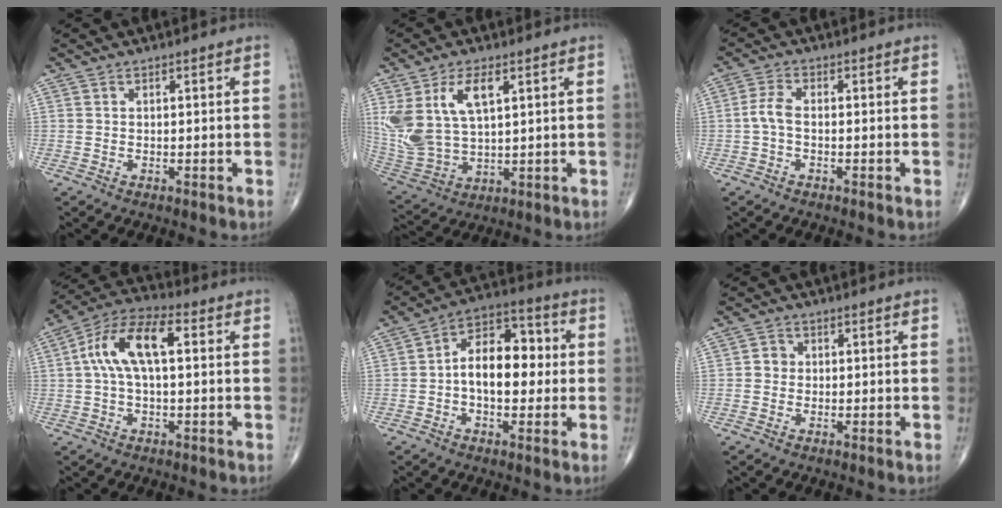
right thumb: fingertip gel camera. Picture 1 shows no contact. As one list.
[{"total": 14.1, "force": [5.3, 7.3, 10.9], "torque": [-0.224, -0.012, 0.121]}, {"total": 3.2, "force": [-0.6, 1.5, 2.8], "torque": [-0.062, 0.006, -0.019]}, {"total": 11.8, "force": [1.9, 5.4, 10.3], "torque": [-0.205, 0.040, 0.028]}, {"total": 13.0, "force": [0.0, 7.7, 10.4], "torque": [-0.134, 0.035, -0.009]}, {"total": 1.9, "force": [0.0, 1.8, 0.7], "torque": [0.002, 0.006, -0.005]}]